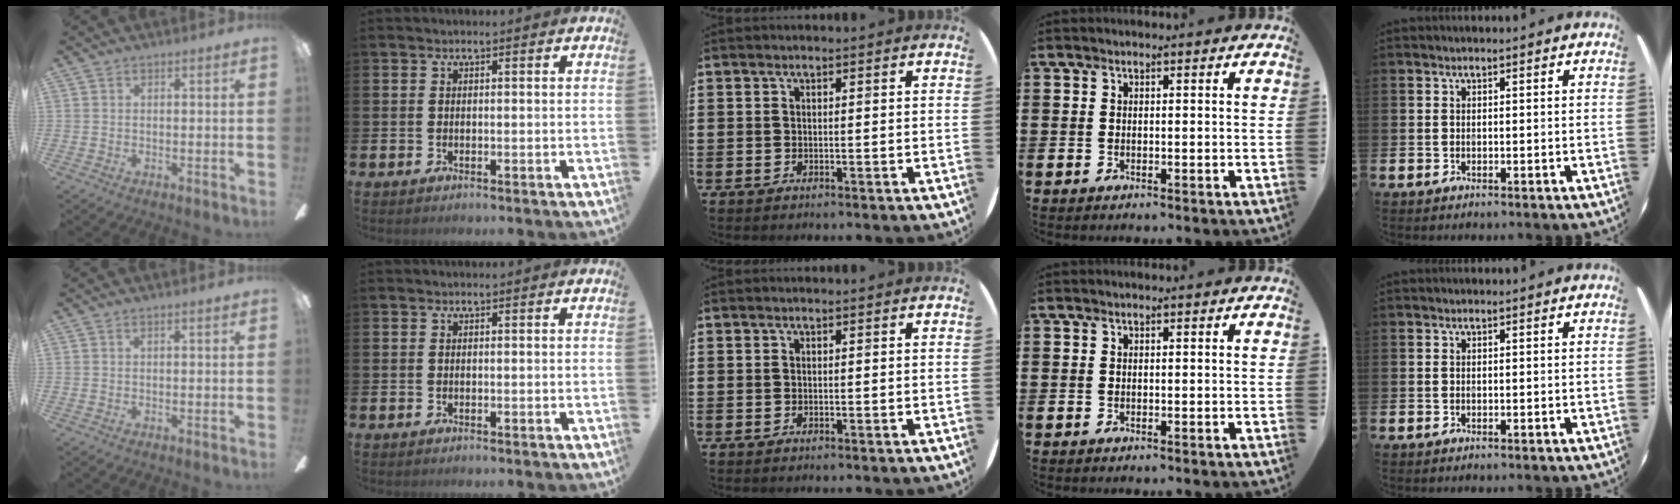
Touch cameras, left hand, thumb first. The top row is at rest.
{}